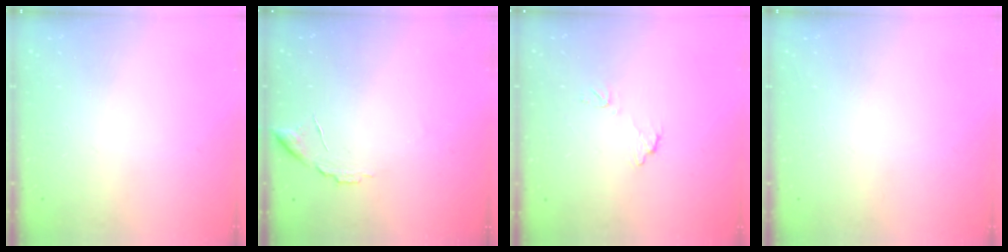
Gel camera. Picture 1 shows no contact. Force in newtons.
{"total": 7.1, "press": 7.1, "slide": 0.5}
{"total": 6.2, "press": 6.2, "slide": 0.4}
{"total": 0.0}